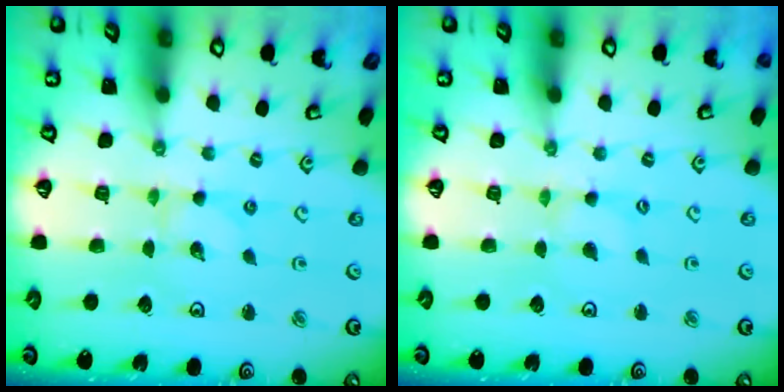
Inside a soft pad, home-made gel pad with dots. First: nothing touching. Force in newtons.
{"total": 0.0}